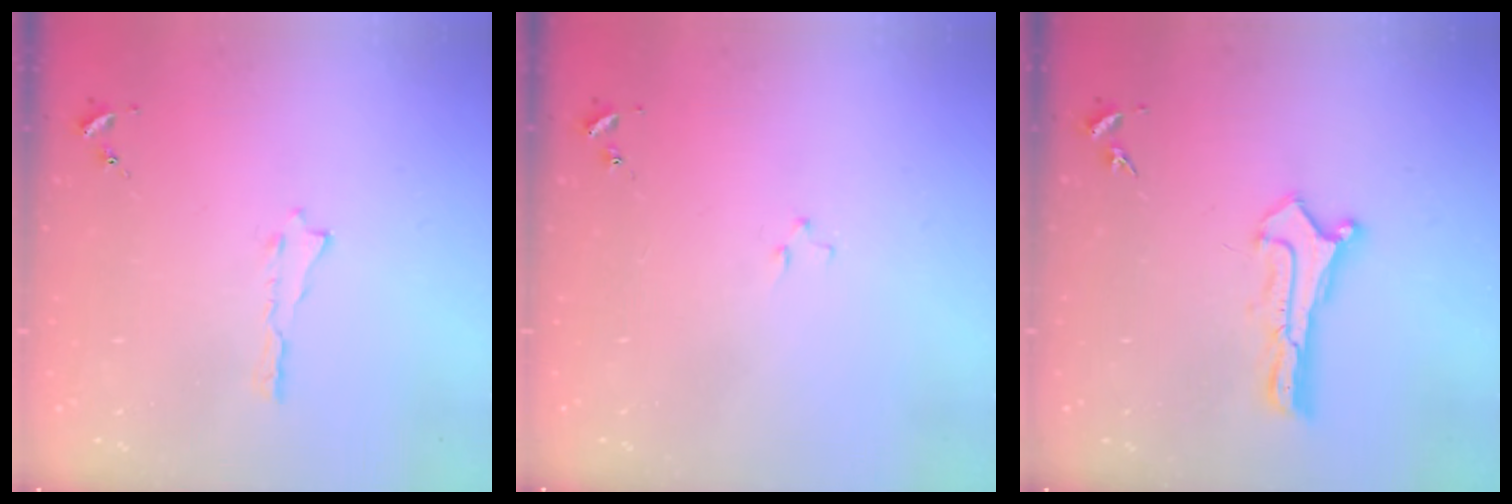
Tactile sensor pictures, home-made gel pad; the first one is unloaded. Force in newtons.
{"total": 0.7, "press": 0.7, "slide": 0.2}
{"total": 0.8, "press": 0.8, "slide": 0.0}